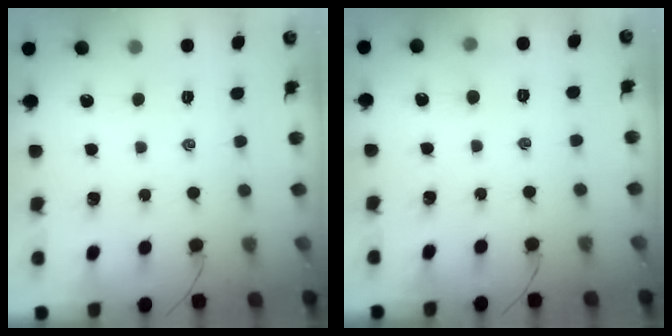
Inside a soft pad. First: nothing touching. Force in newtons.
{"total": 3.2, "press": 3.0, "slide": 1.1}